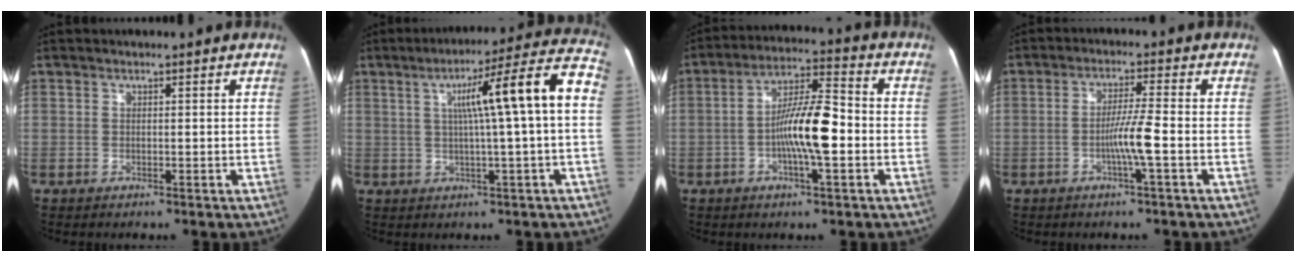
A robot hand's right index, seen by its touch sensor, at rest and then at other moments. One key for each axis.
{"total": 13.6, "fx": 1.4, "fy": -0.6, "fz": 13.5, "tx": -0.193, "ty": 0.030, "tz": 0.017}
{"total": 10.4, "fx": -2.1, "fy": 1.6, "fz": 10.1, "tx": -0.187, "ty": 0.015, "tz": -0.041}
{"total": 5.2, "fx": -1.6, "fy": -0.8, "fz": 4.9, "tx": -0.093, "ty": -0.002, "tz": -0.032}